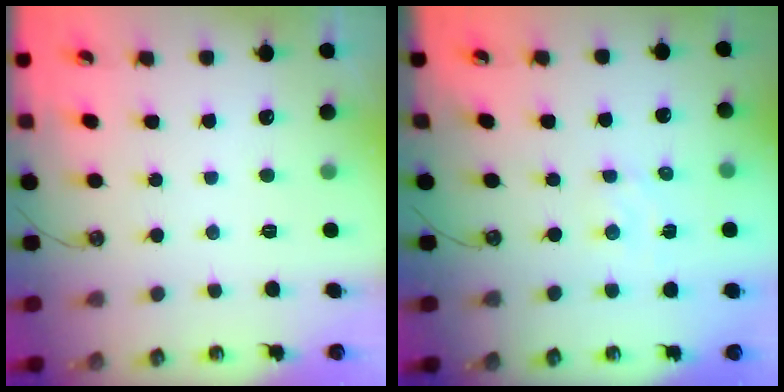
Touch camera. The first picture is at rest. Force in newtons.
{"total": 1.7, "press": 1.6, "slide": 0.3}